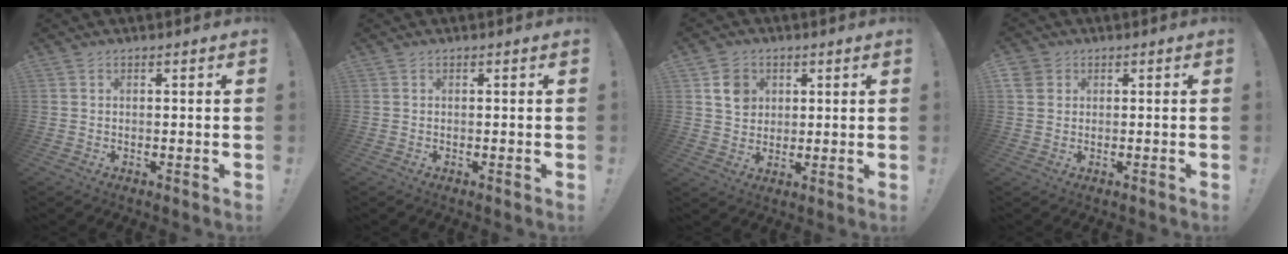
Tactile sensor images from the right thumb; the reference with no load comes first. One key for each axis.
{"total": 0.0}
{"total": 7.7, "fx": 3.0, "fy": 6.7, "fz": 2.5, "tx": -0.020, "ty": -0.012, "tz": 0.059}
{"total": 4.3, "fx": 1.2, "fy": 3.9, "fz": 1.4, "tx": -0.039, "ty": 0.004, "tz": 0.025}